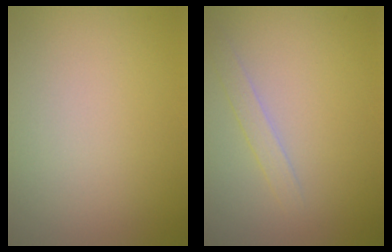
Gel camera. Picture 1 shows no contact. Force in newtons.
{"total": 1.4, "press": 1.4, "slide": 0.0}